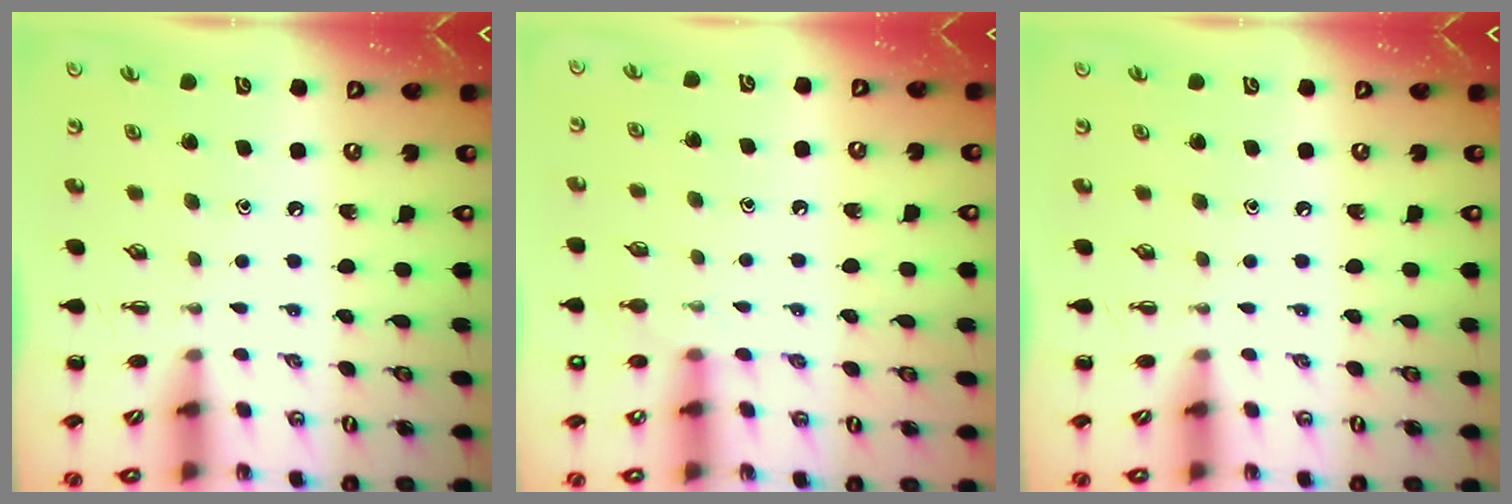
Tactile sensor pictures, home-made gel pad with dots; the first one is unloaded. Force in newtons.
{"total": 8.8, "press": 8.7, "slide": 1.5}
{"total": 0.0}